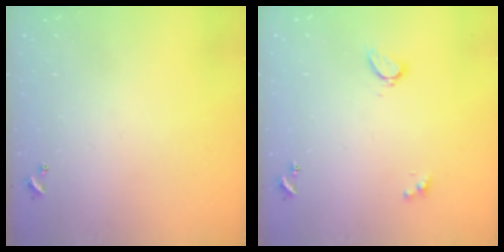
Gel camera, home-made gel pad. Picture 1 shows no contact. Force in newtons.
{"total": 2.2, "press": 2.2, "slide": 0.3}